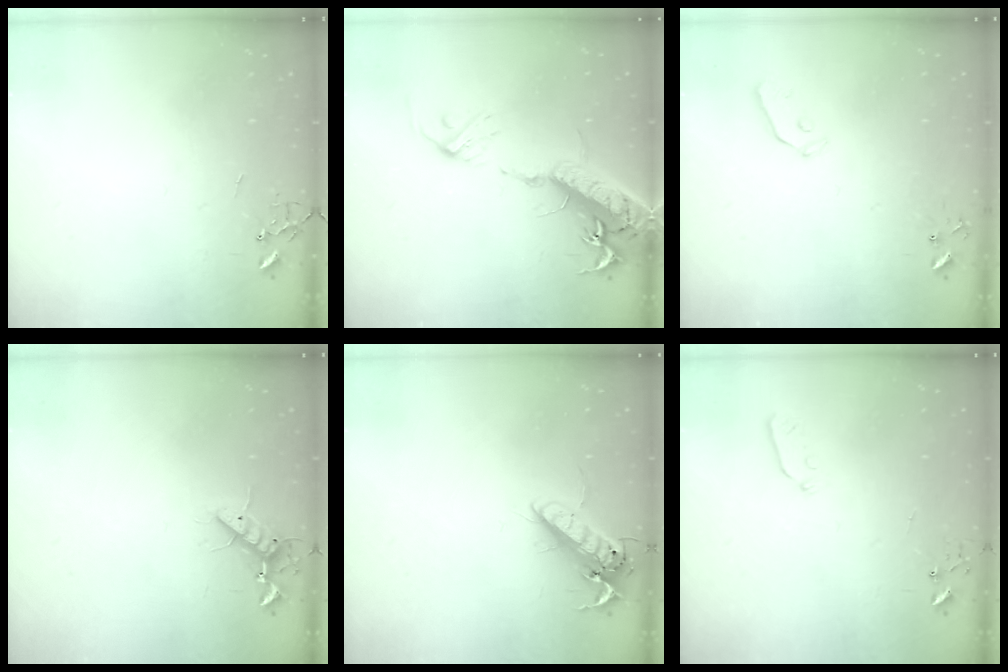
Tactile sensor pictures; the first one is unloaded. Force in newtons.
{"total": 20.6, "press": 20.2, "slide": 4.3}
{"total": 3.3, "press": 3.2, "slide": 0.5}
{"total": 8.5, "press": 8.4, "slide": 1.5}
{"total": 13.8, "press": 13.6, "slide": 2.3}
{"total": 3.9, "press": 3.8, "slide": 0.8}